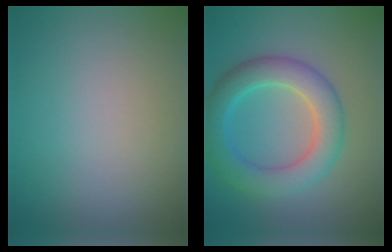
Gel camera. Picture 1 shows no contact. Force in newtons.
{"total": 5.7, "press": 5.7, "slide": 0.4}